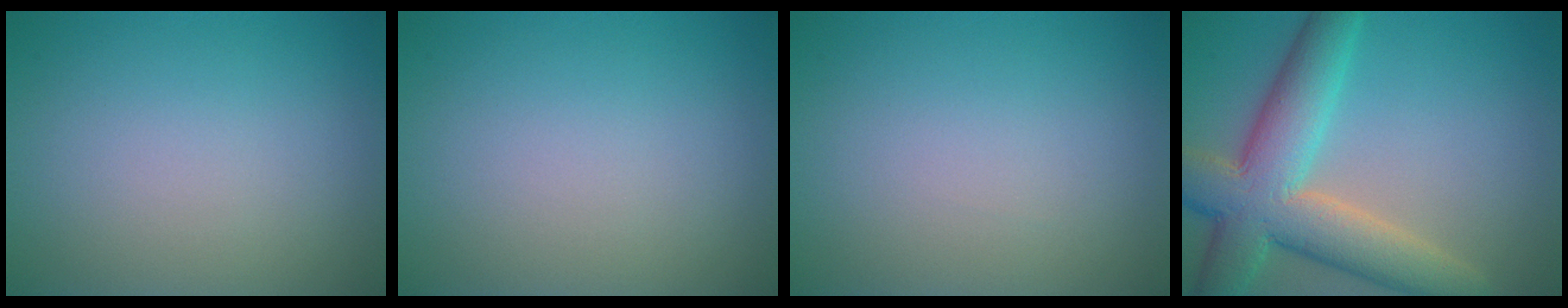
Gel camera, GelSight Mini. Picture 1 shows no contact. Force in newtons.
{"total": 0.0}
{"total": 0.0}
{"total": 9.2, "press": 9.2, "slide": 0.8}